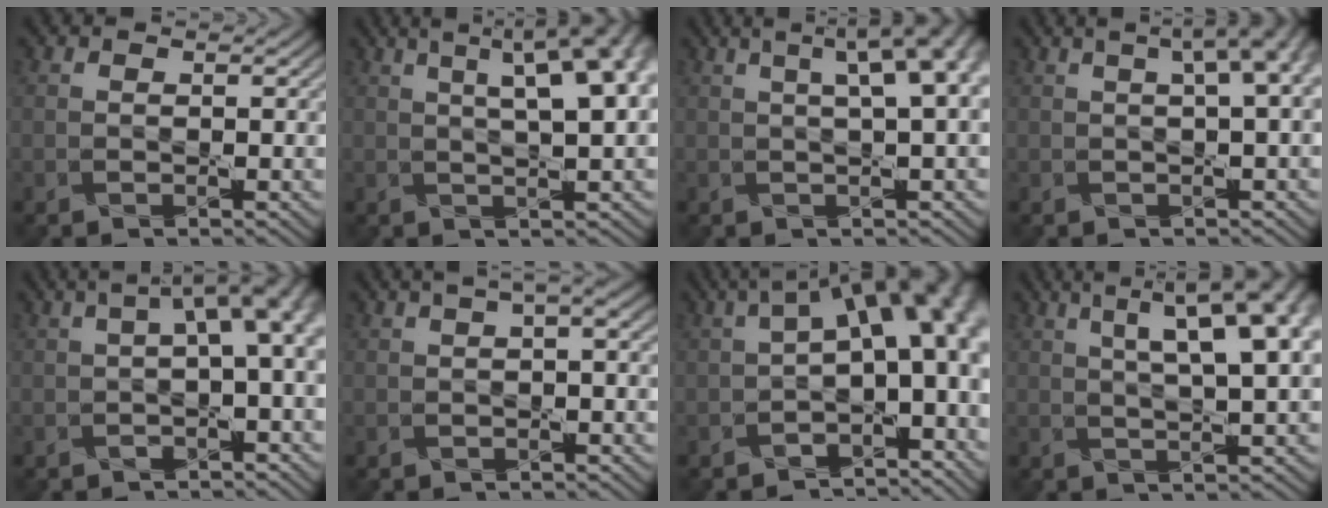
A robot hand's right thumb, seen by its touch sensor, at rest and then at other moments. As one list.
[{"total": 12.8, "force": [4.5, 4.6, 11.1], "torque": [-0.130, 0.054, 0.049]}, {"total": 9.0, "force": [2.8, 2.8, 8.1], "torque": [-0.074, 0.043, 0.017]}, {"total": 6.7, "force": [2.0, 2.2, 6.1], "torque": [-0.057, 0.031, 0.019]}, {"total": 7.2, "force": [0.6, 2.6, 6.7], "torque": [-0.094, 0.013, 0.009]}, {"total": 3.0, "force": [0.9, 0.7, 2.8], "torque": [-0.046, 0.011, 0.011]}, {"total": 13.7, "force": [0.0, 7.1, 11.7], "torque": [-0.152, -0.006, 0.018]}, {"total": 12.7, "force": [4.8, 4.2, 11.0], "torque": [-0.145, 0.045, 0.054]}]